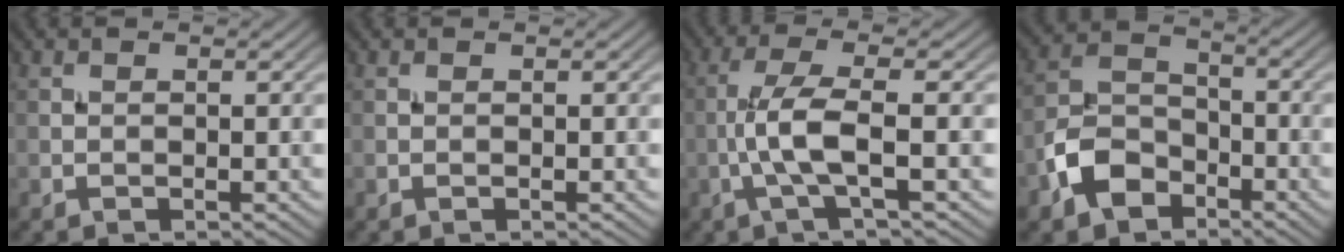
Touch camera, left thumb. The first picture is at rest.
{"total": 0.0}
{"total": 5.7, "force": [-1.2, 1.0, 5.5], "torque": [-0.114, 0.016, -0.035]}
{"total": 7.4, "force": [-4.2, 4.8, 3.8], "torque": [-0.088, 0.002, -0.099]}